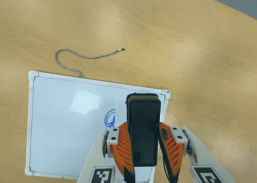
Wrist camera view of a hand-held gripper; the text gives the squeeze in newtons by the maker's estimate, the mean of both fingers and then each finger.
{"total": 7.7, "left": 5.8, "right": 9.5}